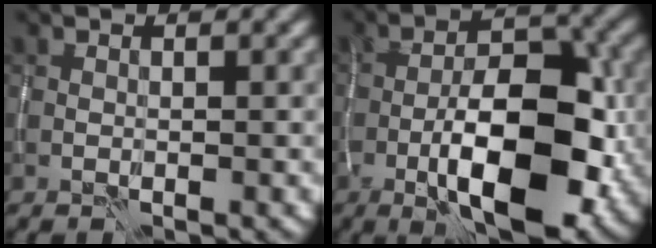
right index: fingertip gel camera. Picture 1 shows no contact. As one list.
[{"total": 10.5, "force": [-3.3, 4.2, 9.1], "torque": [-0.150, 0.004, -0.056]}]